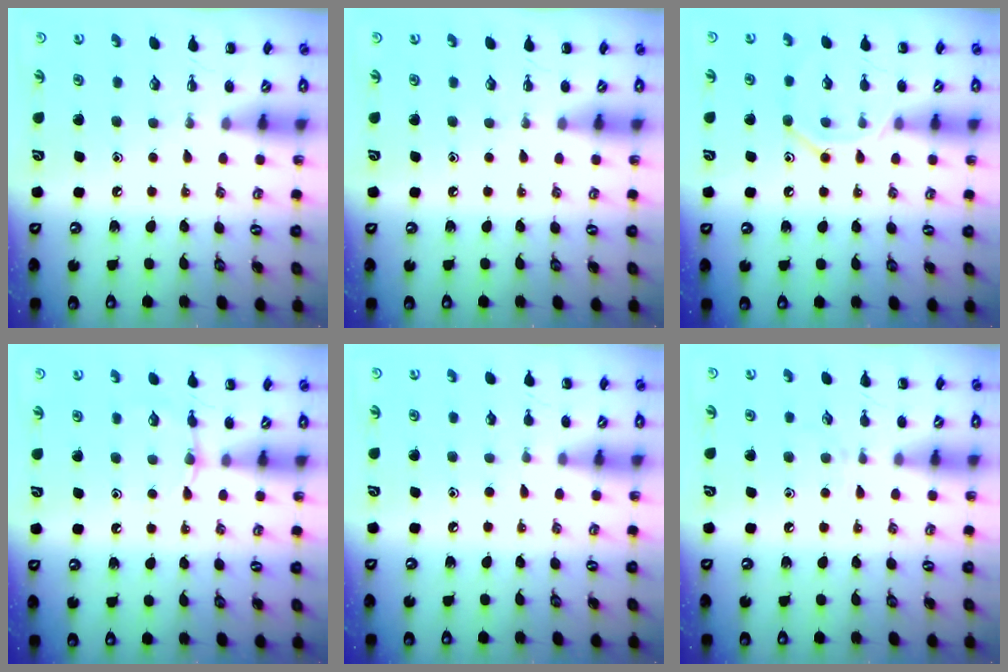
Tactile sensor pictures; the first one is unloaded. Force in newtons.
{"total": 0.0}
{"total": 9.0, "press": 9.0, "slide": 0.9}
{"total": 5.1, "press": 4.9, "slide": 1.5}
{"total": 4.6, "press": 4.3, "slide": 1.6}
{"total": 2.5, "press": 2.3, "slide": 0.9}